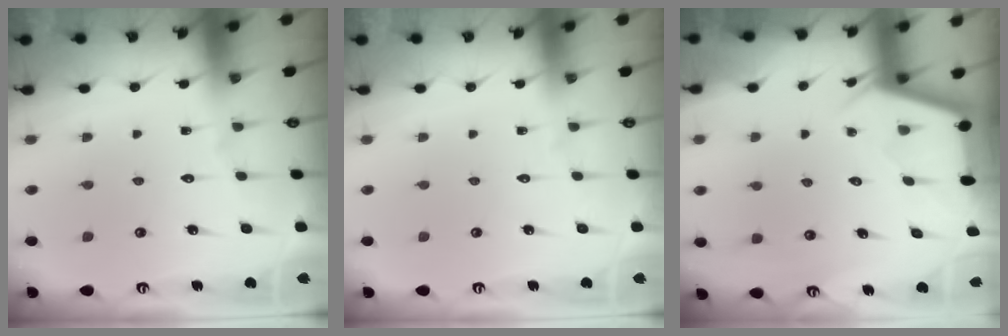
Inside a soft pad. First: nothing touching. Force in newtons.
{"total": 0.0}
{"total": 2.9, "press": 2.9, "slide": 0.3}